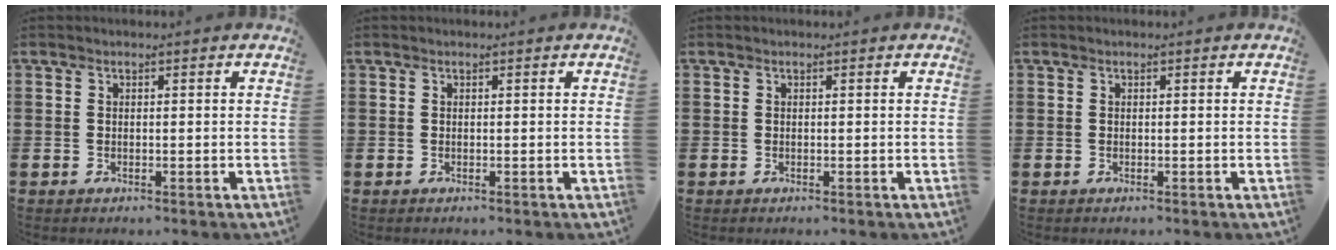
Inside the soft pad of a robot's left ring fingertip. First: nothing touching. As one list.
[{"total": 0.0}, {"total": 0.0}, {"total": 0.0}]